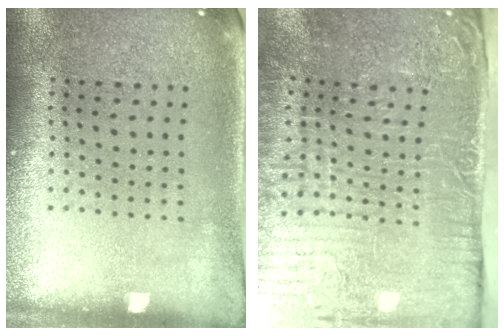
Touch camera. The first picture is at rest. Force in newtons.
{"total": 5.6, "press": 4.7, "slide": 3.0}